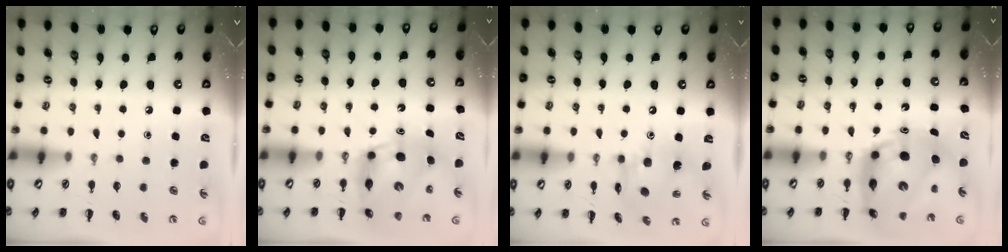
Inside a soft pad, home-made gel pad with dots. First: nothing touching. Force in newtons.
{"total": 11.0, "press": 10.5, "slide": 3.2}
{"total": 12.1, "press": 12.0, "slide": 1.4}
{"total": 14.6, "press": 14.0, "slide": 3.9}